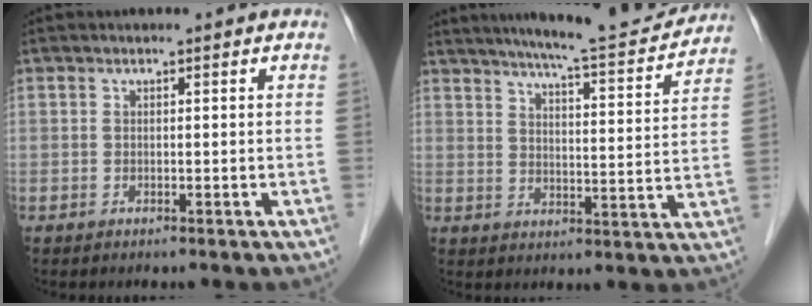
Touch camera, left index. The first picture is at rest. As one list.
[{"total": 15.3, "force": [14.1, 0.5, 6.0], "torque": [-0.091, -0.016, 0.189]}]